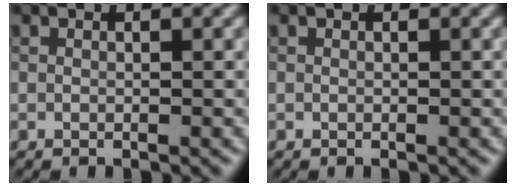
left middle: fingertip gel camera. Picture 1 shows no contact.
{"total": 0.0}